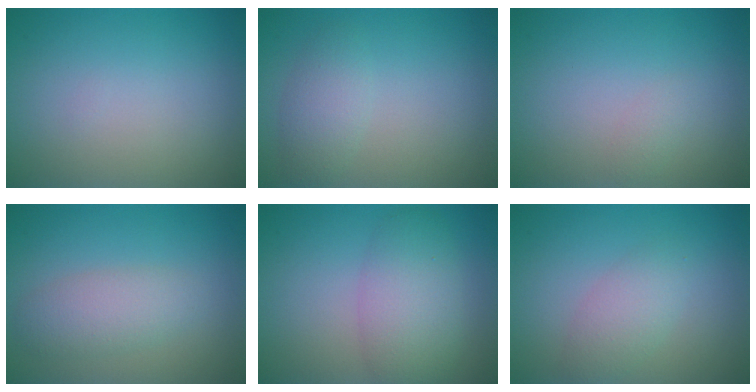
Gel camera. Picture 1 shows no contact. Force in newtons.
{"total": 2.2, "press": 2.2, "slide": 0.0}
{"total": 0.7, "press": 0.7, "slide": 0.0}
{"total": 3.0, "press": 3.0, "slide": 0.1}
{"total": 4.8, "press": 4.8, "slide": 0.2}
{"total": 2.4, "press": 2.4, "slide": 0.2}